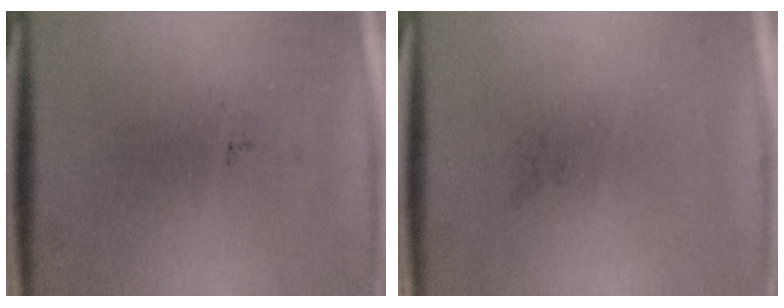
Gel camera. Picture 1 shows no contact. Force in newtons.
{"total": 0.0}